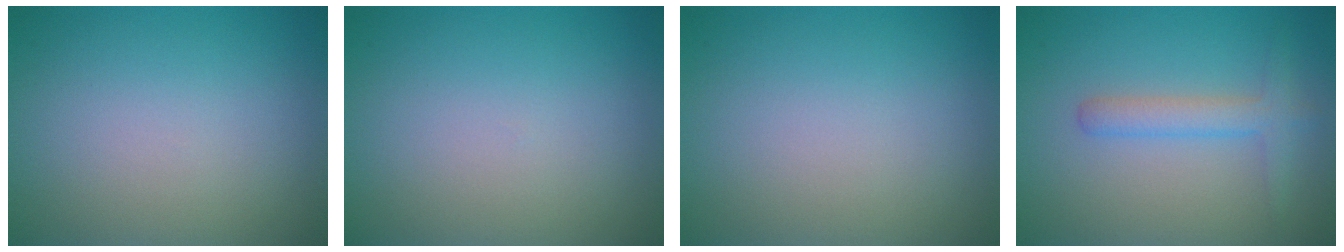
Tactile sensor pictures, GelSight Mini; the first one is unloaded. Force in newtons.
{"total": 0.0}
{"total": 0.0}
{"total": 2.5, "press": 2.5, "slide": 0.1}